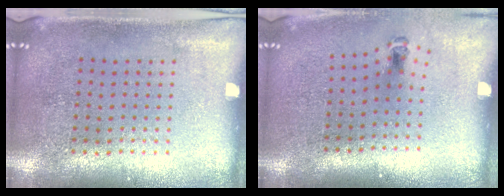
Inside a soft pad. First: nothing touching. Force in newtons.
{"total": 0.6, "press": 0.4, "slide": 0.5}